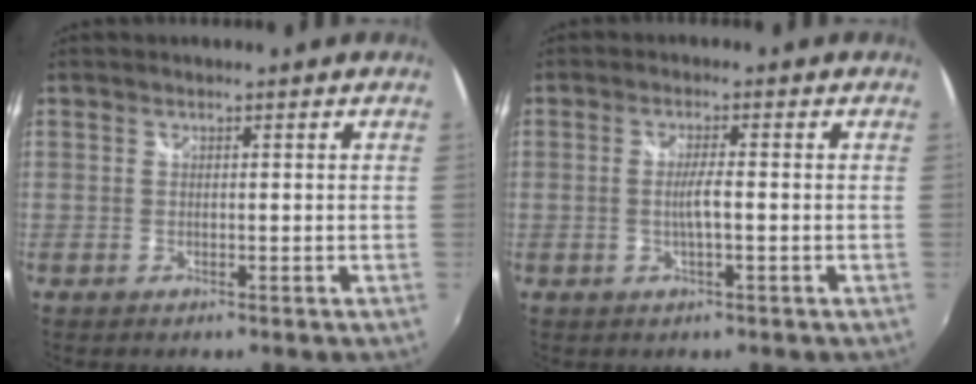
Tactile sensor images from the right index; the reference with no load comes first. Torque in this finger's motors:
{"motor_torque": [0.21, 0.27, 0.08, 0.02]}